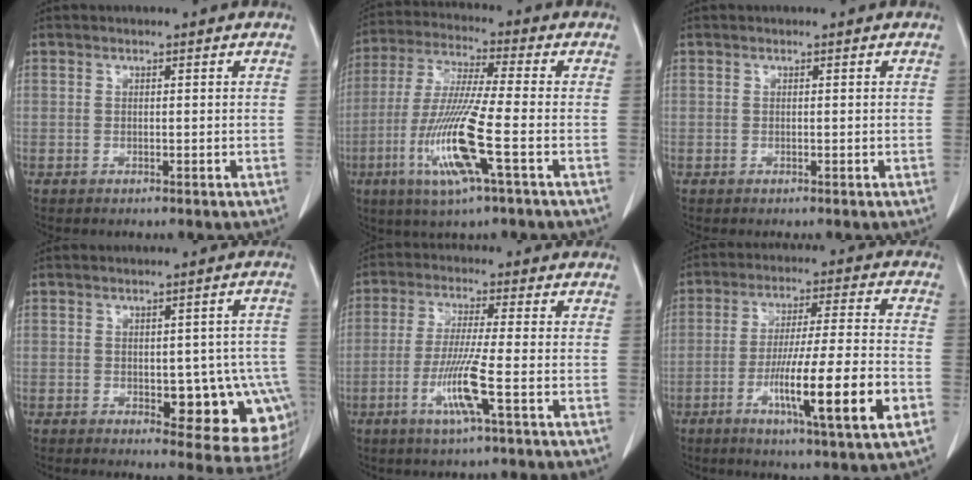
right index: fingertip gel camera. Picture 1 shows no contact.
{"total": 13.3, "force": [-4.4, 0.0, 12.6], "torque": [-0.264, -0.019, -0.089]}
{"total": 0.0}
{"total": 13.2, "force": [-3.3, 5.5, 11.6], "torque": [-0.081, 0.016, -0.027]}
{"total": 7.8, "force": [-2.8, -0.7, 7.3], "torque": [-0.146, -0.016, -0.057]}
{"total": 16.1, "force": [-5.4, 0.2, 15.2], "torque": [-0.250, -0.014, -0.088]}